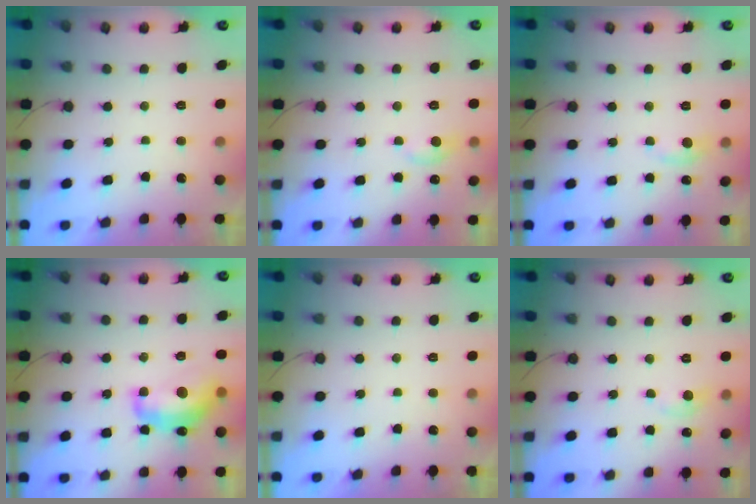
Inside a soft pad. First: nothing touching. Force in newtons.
{"total": 5.7, "press": 5.7, "slide": 0.8}
{"total": 6.6, "press": 6.6, "slide": 0.9}
{"total": 12.8, "press": 12.8, "slide": 0.9}
{"total": 0.0}
{"total": 5.9, "press": 5.8, "slide": 0.9}